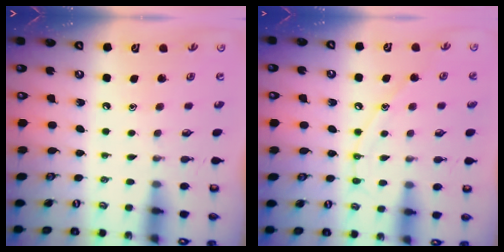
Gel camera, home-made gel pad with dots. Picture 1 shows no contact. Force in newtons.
{"total": 9.2, "press": 9.2, "slide": 0.8}